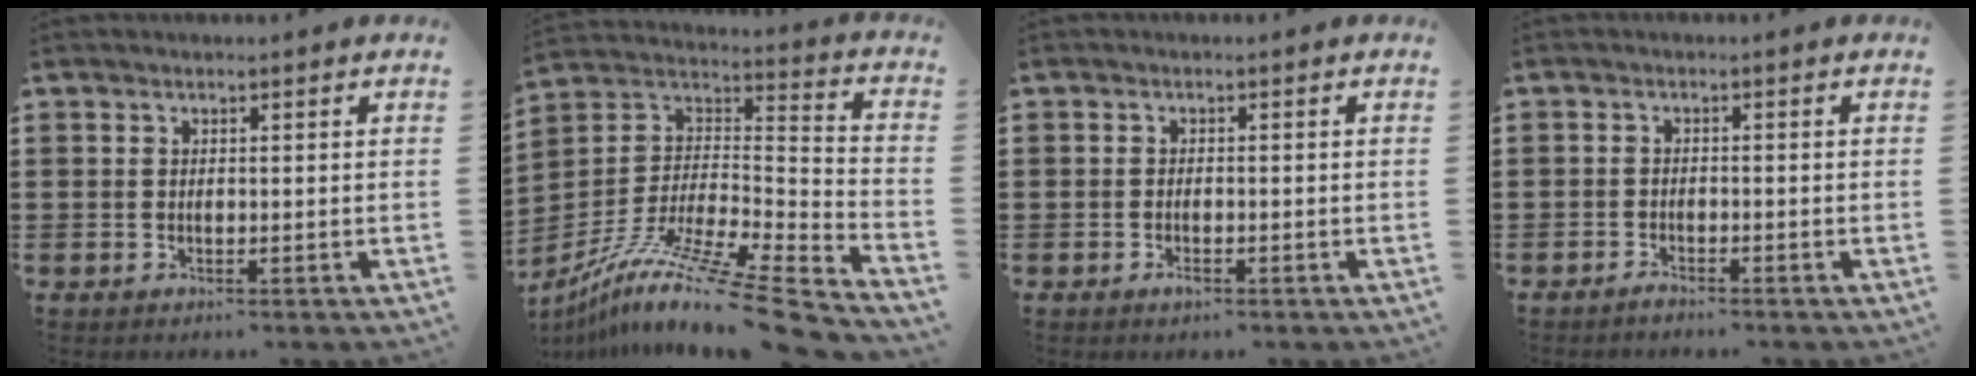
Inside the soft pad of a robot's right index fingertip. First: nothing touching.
{"total": 12.4, "force": [-9.6, 0.2, 7.9], "torque": [-0.138, 0.002, -0.181]}
{"total": 1.2, "force": [-0.8, 0.3, 0.9], "torque": [-0.020, -0.008, -0.013]}
{"total": 1.4, "force": [-1.4, 0.0, 0.1], "torque": [-0.005, -0.002, -0.027]}